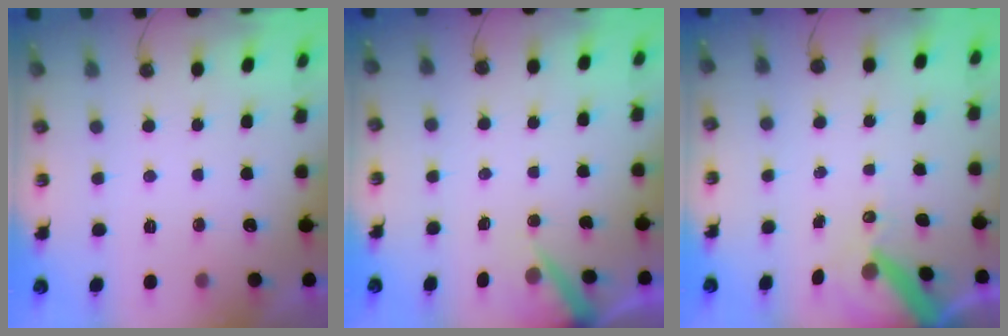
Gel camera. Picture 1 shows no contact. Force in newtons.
{"total": 4.1, "press": 4.1, "slide": 0.4}
{"total": 8.6, "press": 8.5, "slide": 1.3}